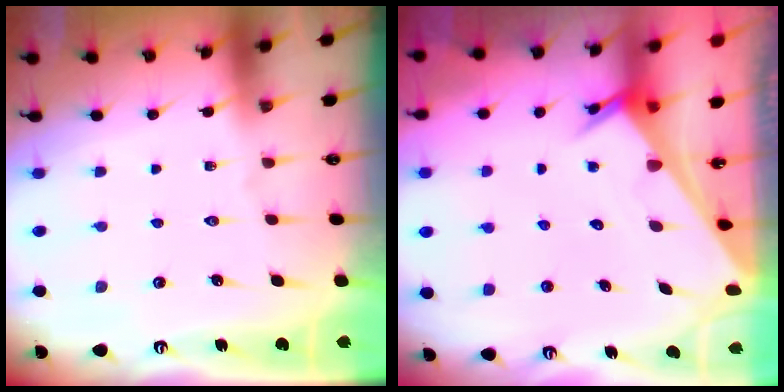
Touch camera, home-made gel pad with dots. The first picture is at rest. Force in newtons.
{"total": 3.2, "press": 3.2, "slide": 0.2}